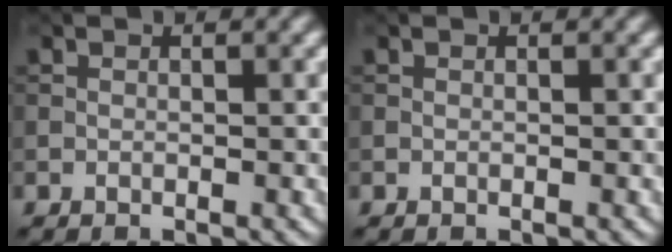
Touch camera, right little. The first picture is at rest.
{"total": 0.0}